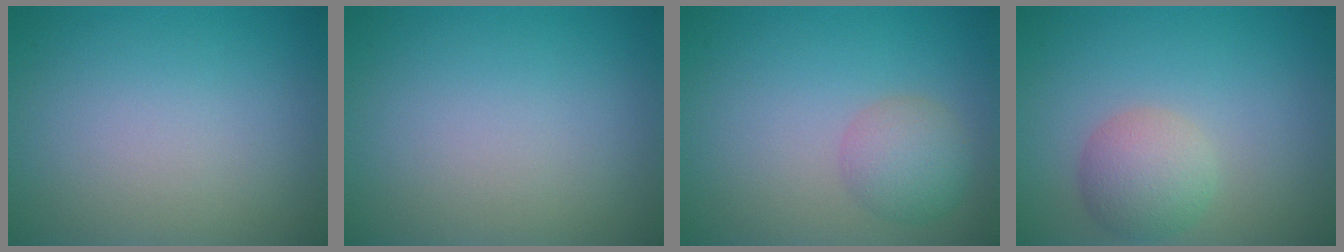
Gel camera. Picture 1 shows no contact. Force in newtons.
{"total": 0.0}
{"total": 2.9, "press": 2.8, "slide": 0.3}
{"total": 3.4, "press": 3.4, "slide": 0.1}